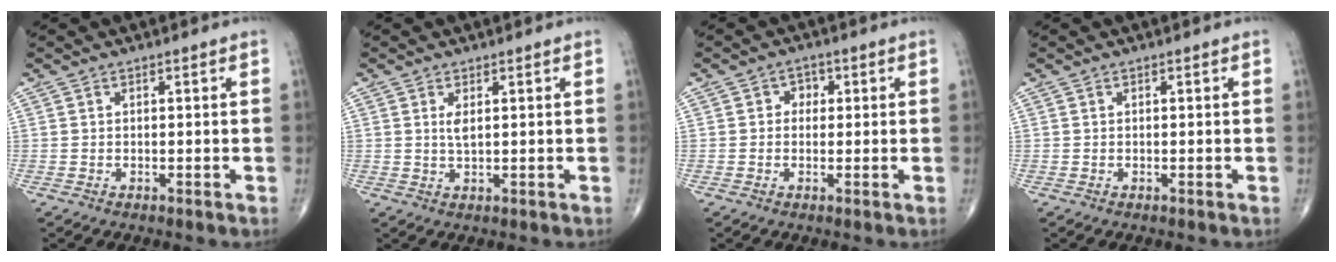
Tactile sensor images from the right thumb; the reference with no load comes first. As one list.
[{"total": 1.9, "force": [0.6, 0.6, 1.7], "torque": [-0.030, -0.007, 0.015]}, {"total": 2.4, "force": [0.4, 2.1, 1.1], "torque": [0.004, 0.005, -0.002]}, {"total": 0.0}]